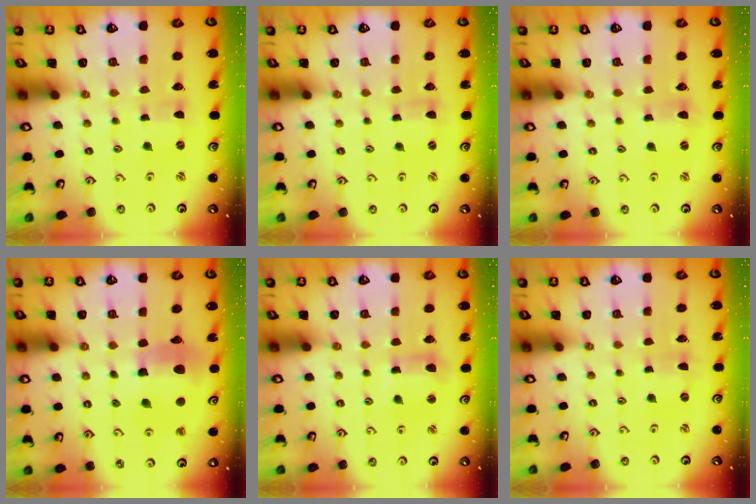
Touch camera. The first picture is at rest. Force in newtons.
{"total": 0.6, "press": 0.6, "slide": 0.1}
{"total": 1.1, "press": 1.1, "slide": 0.1}
{"total": 11.1, "press": 11.1, "slide": 0.9}
{"total": 5.0, "press": 5.0, "slide": 0.6}
{"total": 0.6, "press": 0.6, "slide": 0.1}